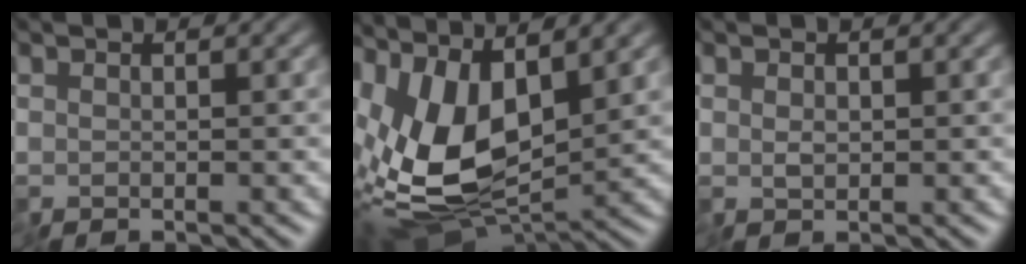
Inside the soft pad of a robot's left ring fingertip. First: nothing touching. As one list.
[{"total": 11.1, "force": [1.3, 5.3, 9.6], "torque": [-0.214, -0.010, 0.020]}, {"total": 0.7, "force": [0.1, 0.3, 0.6], "torque": [-0.014, 0.001, 0.003]}]